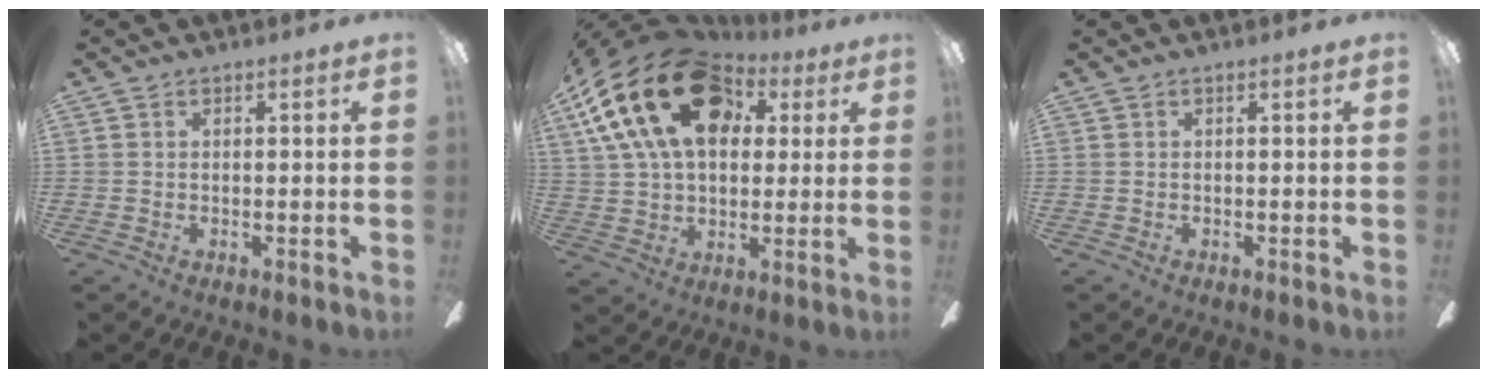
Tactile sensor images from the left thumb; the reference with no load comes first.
{"total": 23.4, "force": [9.1, 15.3, 15.2], "torque": [-0.294, -0.025, 0.154]}
{"total": 0.0}